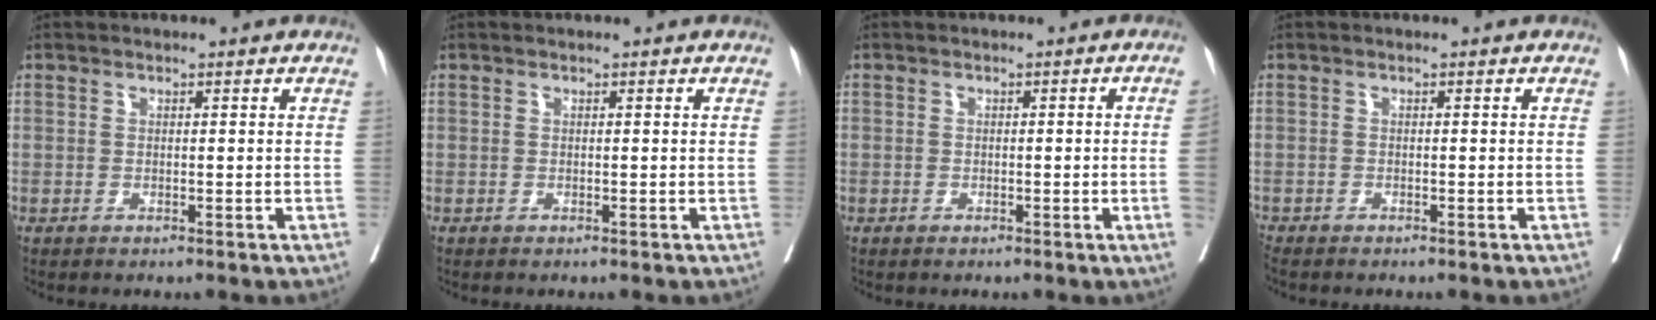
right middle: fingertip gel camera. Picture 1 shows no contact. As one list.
[{"total": 0.0}, {"total": 2.0, "force": [-0.2, -0.5, 1.9], "torque": [-0.024, 0.002, -0.004]}, {"total": 1.1, "force": [-1.0, 0.2, 0.2], "torque": [-0.011, -0.005, -0.021]}]